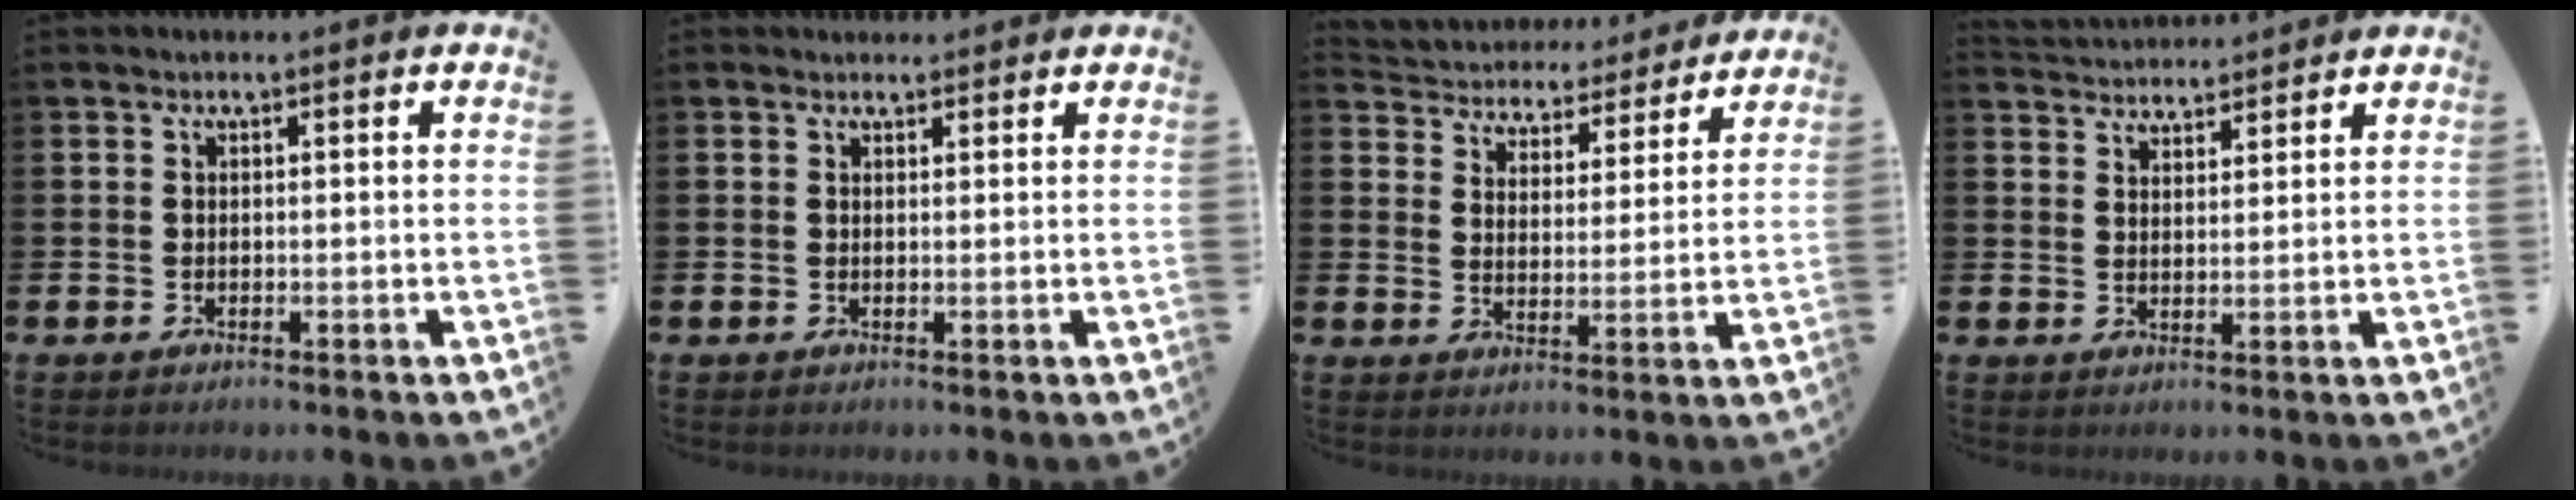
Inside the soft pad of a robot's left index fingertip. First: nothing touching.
{"total": 1.2, "force": [1.1, 0.5, 0.1], "torque": [0.006, -0.001, 0.020]}
{"total": 4.8, "force": [4.5, 1.5, -0.3], "torque": [-0.022, -0.045, 0.073]}
{"total": 3.5, "force": [3.5, 0.4, -0.4], "torque": [-0.010, -0.018, 0.066]}